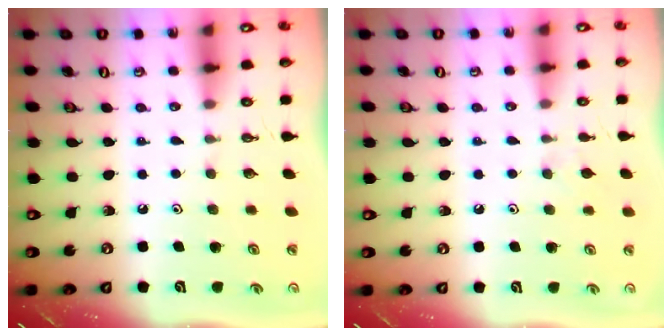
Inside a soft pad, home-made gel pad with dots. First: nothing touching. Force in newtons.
{"total": 3.7, "press": 3.7, "slide": 0.7}